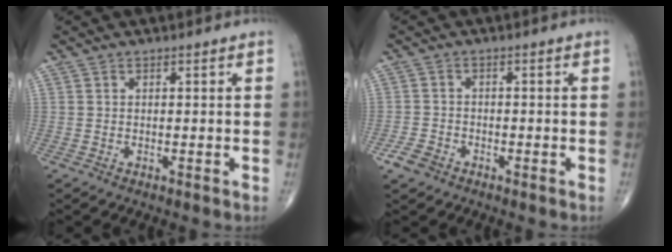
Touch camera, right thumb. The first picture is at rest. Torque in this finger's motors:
{"motor_torque": [2.53, 2.33, -0.06, -0.21, -0.02]}